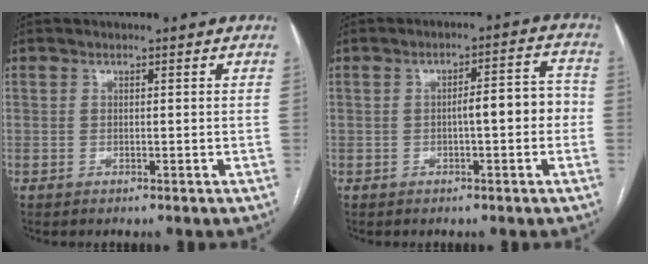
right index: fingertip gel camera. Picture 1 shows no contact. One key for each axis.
{"total": 5.9, "fx": -0.9, "fy": 1.3, "fz": 5.7, "tx": -0.076, "ty": 0.028, "tz": -0.011}